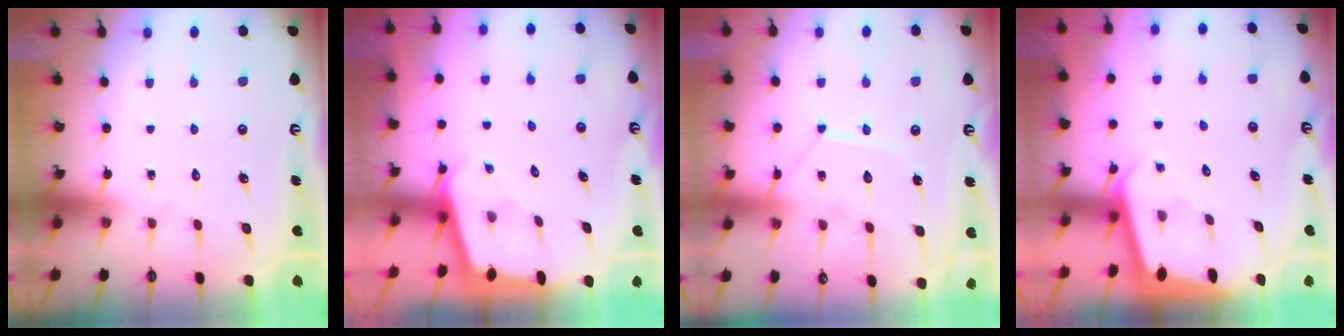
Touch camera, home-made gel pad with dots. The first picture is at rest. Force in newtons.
{"total": 2.0, "press": 2.0, "slide": 0.2}
{"total": 10.3, "press": 10.3, "slide": 0.6}
{"total": 2.0, "press": 2.0, "slide": 0.1}